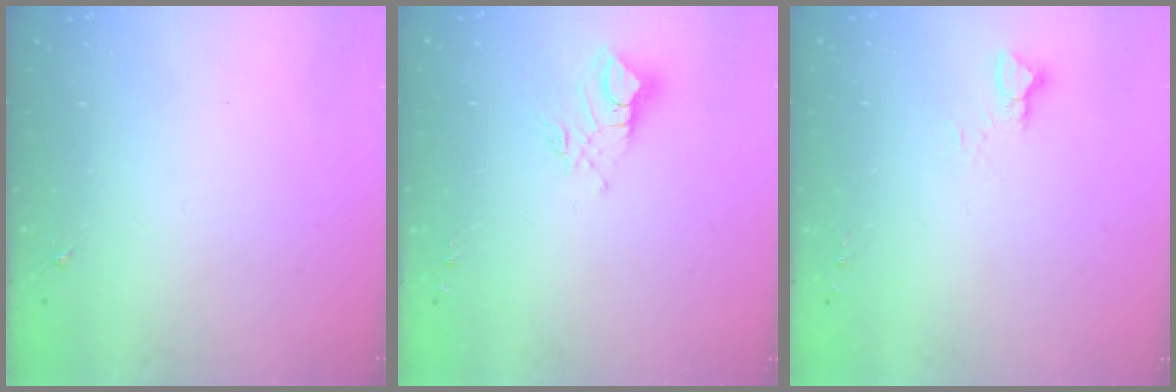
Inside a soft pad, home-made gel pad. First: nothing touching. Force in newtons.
{"total": 10.0, "press": 9.9, "slide": 1.0}
{"total": 3.9, "press": 3.9, "slide": 0.4}